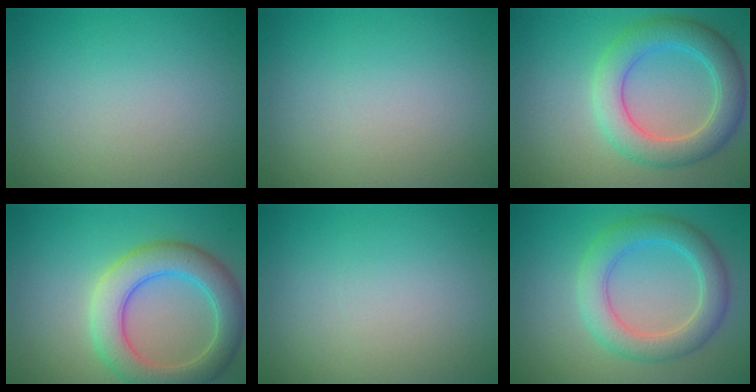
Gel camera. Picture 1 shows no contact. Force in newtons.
{"total": 0.0}
{"total": 5.2, "press": 5.2, "slide": 0.1}
{"total": 6.1, "press": 6.1, "slide": 0.4}
{"total": 0.0}
{"total": 4.6, "press": 4.6, "slide": 0.2}